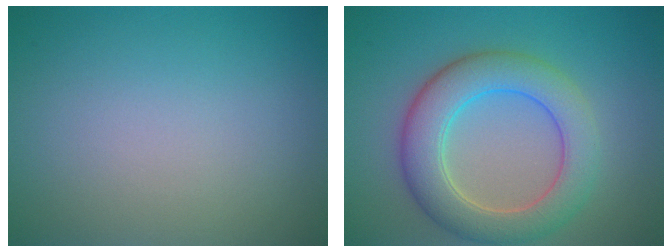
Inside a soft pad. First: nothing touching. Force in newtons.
{"total": 6.5, "press": 6.5, "slide": 0.0}